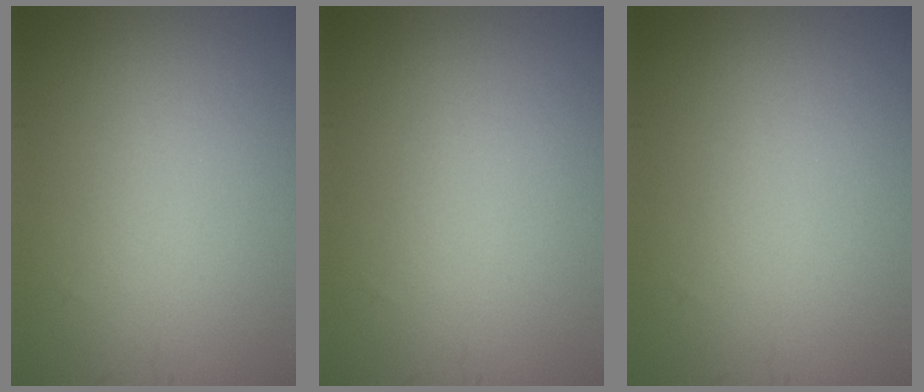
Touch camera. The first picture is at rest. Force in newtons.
{"total": 0.0}
{"total": 0.0}